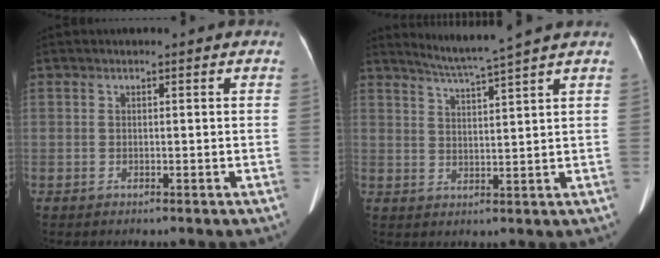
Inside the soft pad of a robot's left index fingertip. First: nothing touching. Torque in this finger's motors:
{"motor_torque": [0.02, -0.30, -0.08, 0.02]}